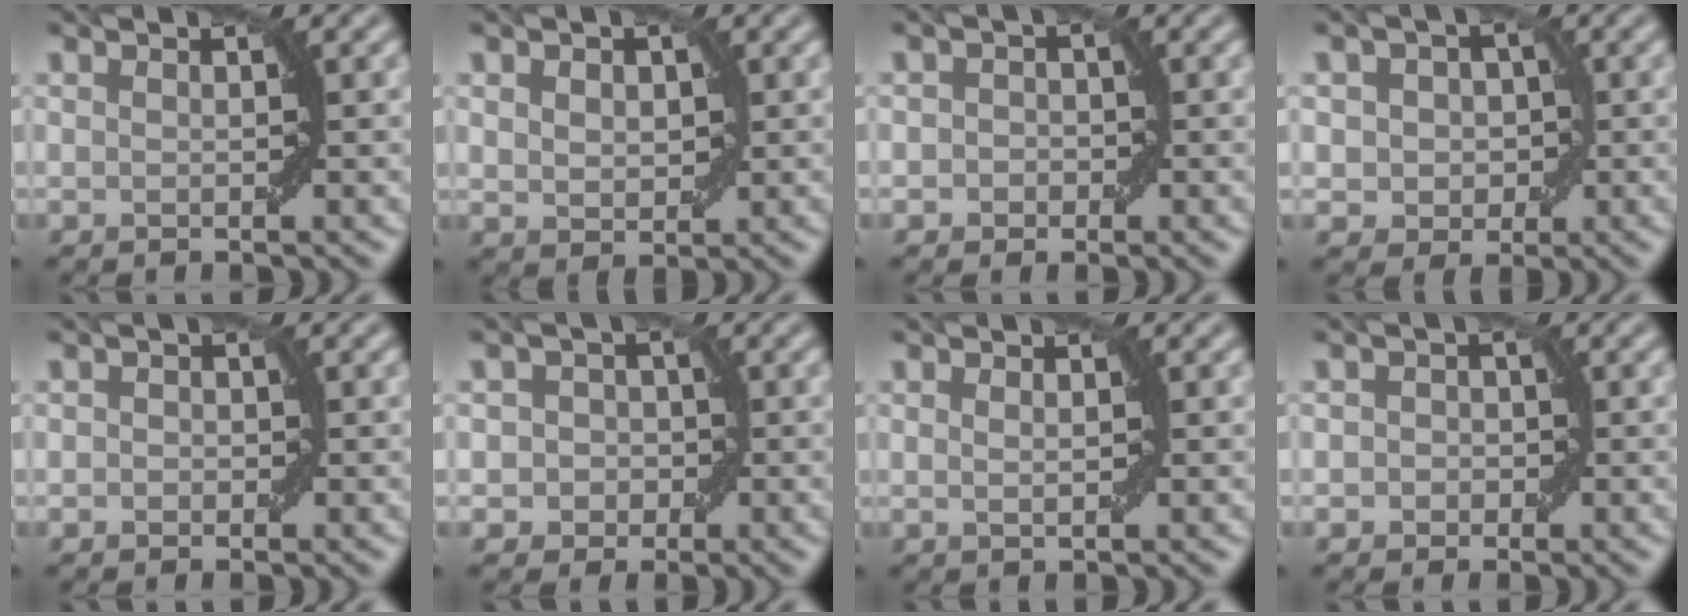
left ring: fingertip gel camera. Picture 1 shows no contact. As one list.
[{"total": 2.3, "force": [0.6, 1.7, 1.4], "torque": [-0.024, -0.002, 0.014]}, {"total": 1.8, "force": [-0.2, 1.6, 0.6], "torque": [0.008, 0.005, -0.015]}, {"total": 3.8, "force": [0.4, 3.2, 2.0], "torque": [-0.016, 0.013, -0.012]}, {"total": 1.1, "force": [-0.2, 1.0, 0.5], "torque": [0.001, 0.001, -0.007]}, {"total": 2.8, "force": [-0.2, 2.6, 1.0], "torque": [0.011, 0.010, -0.020]}, {"total": 0.9, "force": [0.2, 0.4, 0.8], "torque": [-0.015, 0.001, 0.004]}, {"total": 2.1, "force": [-0.1, 1.9, 0.8], "torque": [0.010, 0.007, -0.016]}]